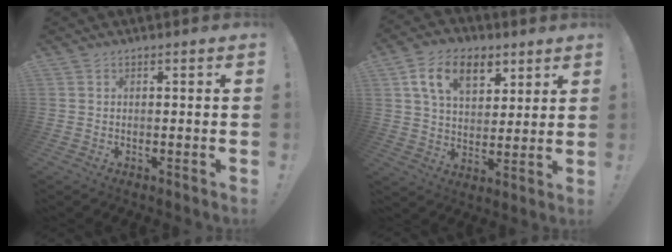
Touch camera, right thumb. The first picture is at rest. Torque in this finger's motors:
{"motor_torque": [-0.31, 0.94, 0.25, 0.01, 0.34]}